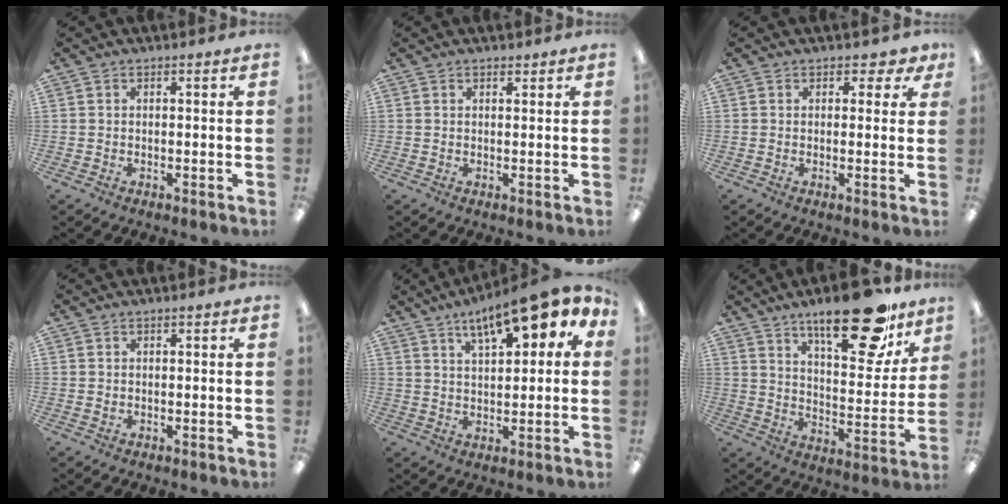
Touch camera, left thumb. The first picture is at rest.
{"total": 0.9, "force": [0.8, 0.4, 0.3], "torque": [0.001, -0.003, 0.013]}
{"total": 2.2, "force": [1.1, 1.7, 0.9], "torque": [-0.003, 0.000, 0.018]}
{"total": 0.5, "force": [0.0, 0.4, 0.4], "torque": [-0.007, 0.002, 0.000]}
{"total": 13.3, "force": [8.5, 4.5, 9.2], "torque": [-0.135, -0.042, 0.139]}
{"total": 23.0, "force": [16.0, 8.4, 14.3], "torque": [-0.199, -0.095, 0.259]}